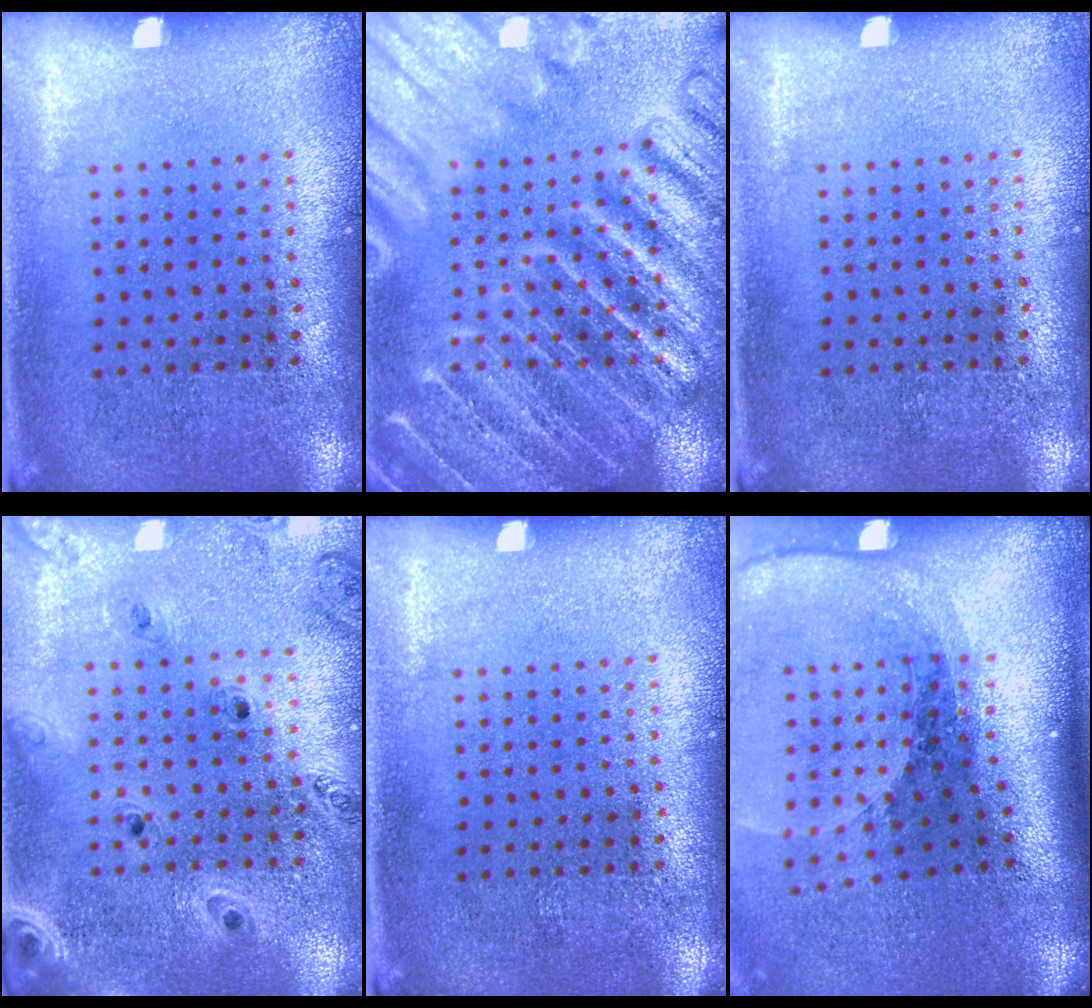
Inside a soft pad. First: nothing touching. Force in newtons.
{"total": 6.2, "press": 6.2, "slide": 0.7}
{"total": 0.0}
{"total": 1.3, "press": 1.3, "slide": 0.1}
{"total": 0.0}
{"total": 2.1, "press": 1.6, "slide": 1.3}